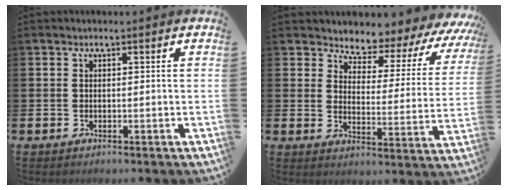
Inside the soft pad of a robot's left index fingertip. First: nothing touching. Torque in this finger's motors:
{"motor_torque": [0.86, -0.77, 0.25, 0.11]}